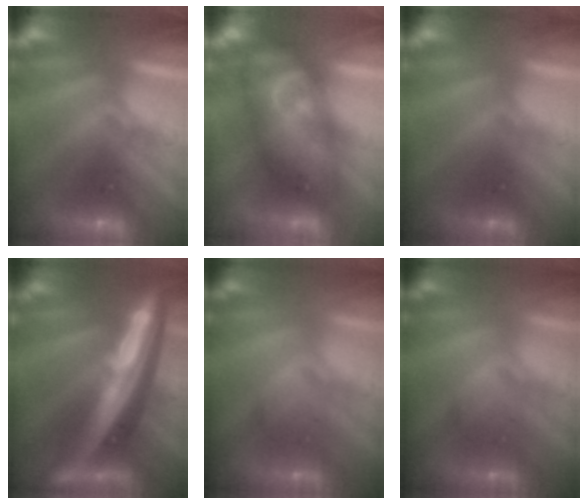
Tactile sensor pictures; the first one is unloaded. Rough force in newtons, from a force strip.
{"total": 4.4}
{"total": 5.4}
{"total": 6.9}
{"total": 2.2}
{"total": 2.2}